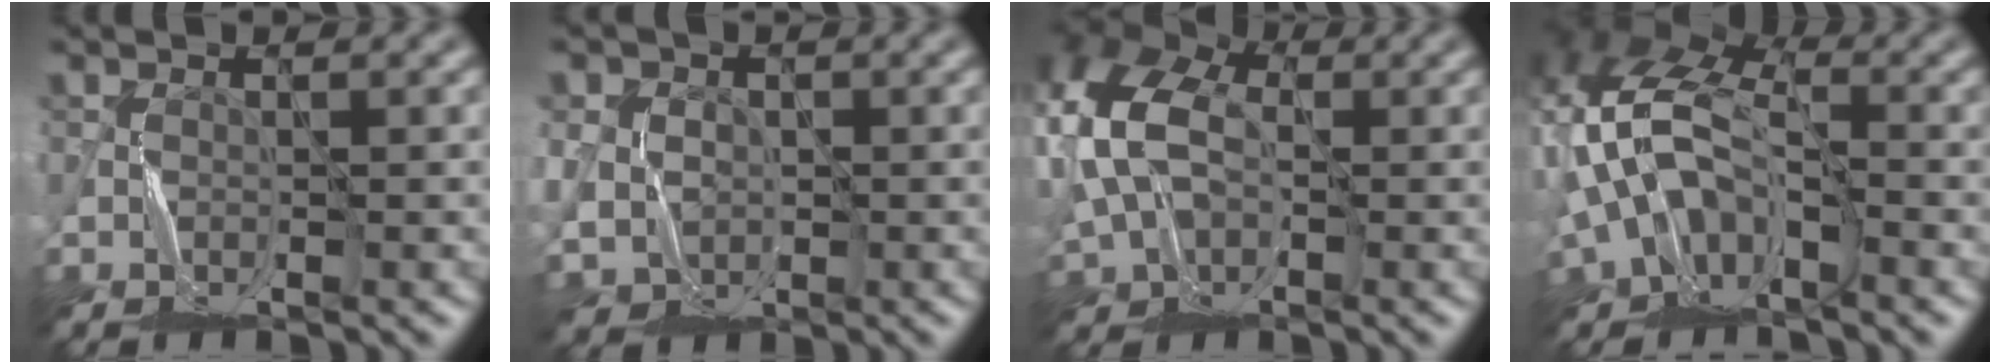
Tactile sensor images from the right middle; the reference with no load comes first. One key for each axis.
{"total": 3.2, "fx": 0.5, "fy": 3.0, "fz": 0.9, "tx": -0.013, "ty": -0.004, "tz": 0.004}
{"total": 11.2, "fx": 2.0, "fy": 7.8, "fz": 7.7, "tx": -0.179, "ty": 0.007, "tz": 0.034}
{"total": 9.6, "fx": -1.6, "fy": 6.0, "fz": 7.3, "tx": -0.142, "ty": 0.010, "tz": -0.038}